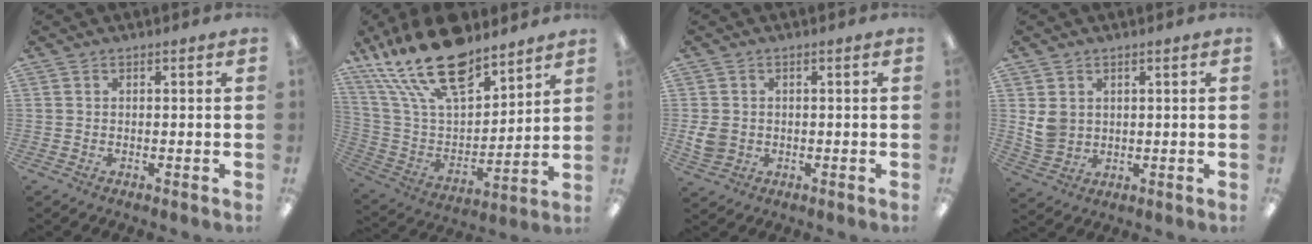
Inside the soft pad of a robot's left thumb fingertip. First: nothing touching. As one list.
[{"total": 23.1, "force": [16.5, 9.6, 12.9], "torque": [-0.263, -0.093, 0.294]}, {"total": 4.6, "force": [0.0, 3.9, 2.3], "torque": [-0.032, 0.000, 0.001]}, {"total": 5.3, "force": [1.7, 4.5, 2.2], "torque": [-0.039, 0.007, 0.038]}]